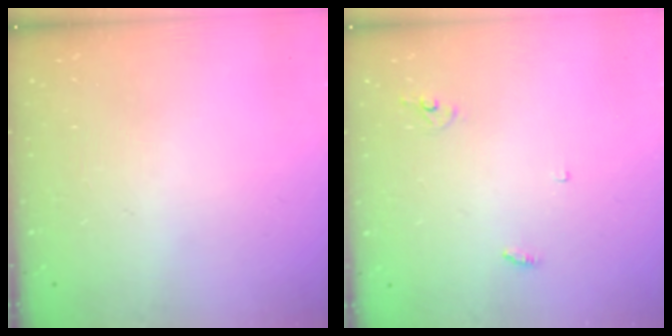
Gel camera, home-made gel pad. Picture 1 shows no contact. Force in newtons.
{"total": 2.9, "press": 2.9, "slide": 0.2}